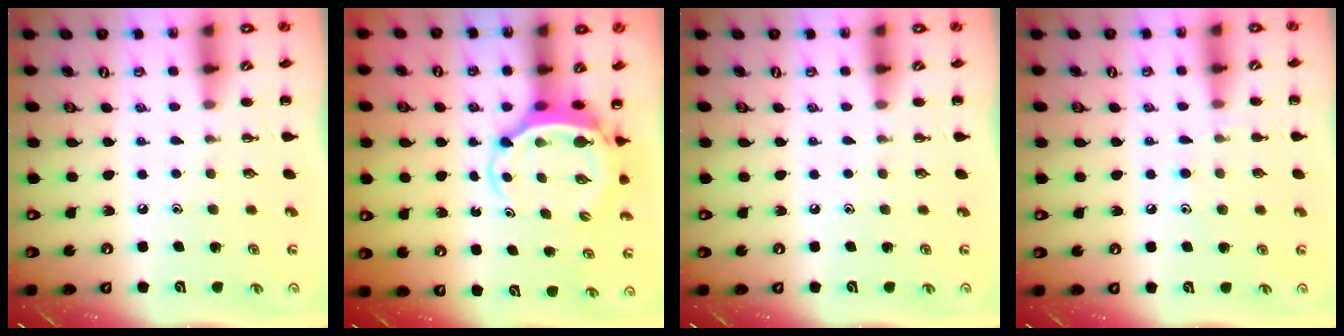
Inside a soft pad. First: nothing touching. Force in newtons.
{"total": 5.1, "press": 5.0, "slide": 1.0}
{"total": 0.0}
{"total": 6.5, "press": 6.1, "slide": 2.3}